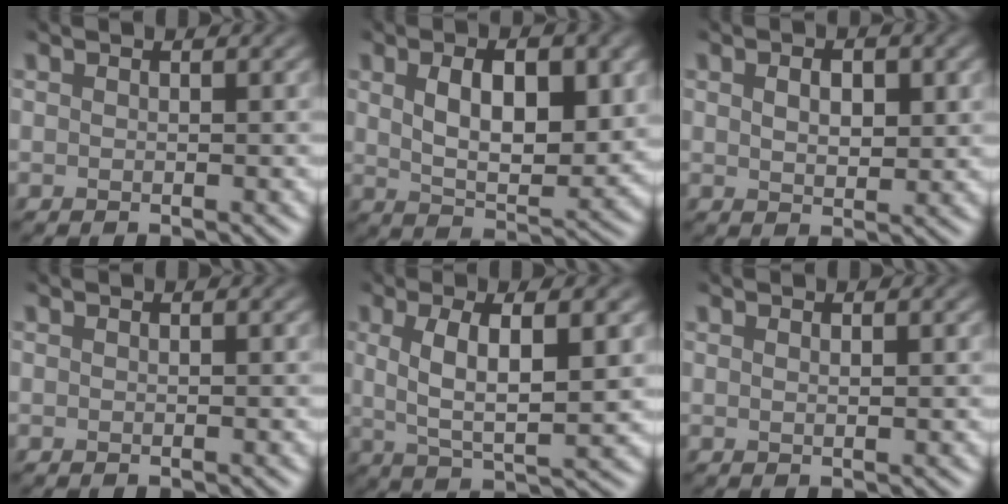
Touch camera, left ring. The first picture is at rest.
{"total": 7.2, "force": [0.4, 3.4, 6.3], "torque": [-0.117, -0.013, 0.021]}
{"total": 2.7, "force": [-0.3, 1.3, 2.3], "torque": [-0.054, -0.010, 0.010]}
{"total": 0.0}
{"total": 6.2, "force": [0.2, 1.9, 5.9], "torque": [-0.119, -0.014, 0.014]}
{"total": 0.8, "force": [0.3, 0.3, 0.7], "torque": [-0.005, 0.004, 0.001]}